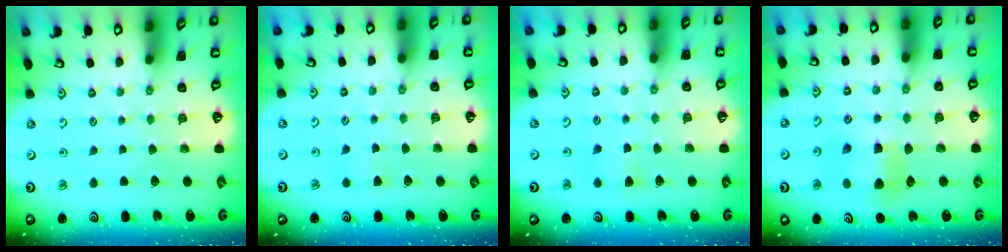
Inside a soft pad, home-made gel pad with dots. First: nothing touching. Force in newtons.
{"total": 3.3, "press": 3.3, "slide": 0.5}
{"total": 3.9, "press": 3.9, "slide": 0.6}
{"total": 6.1, "press": 6.1, "slide": 0.6}